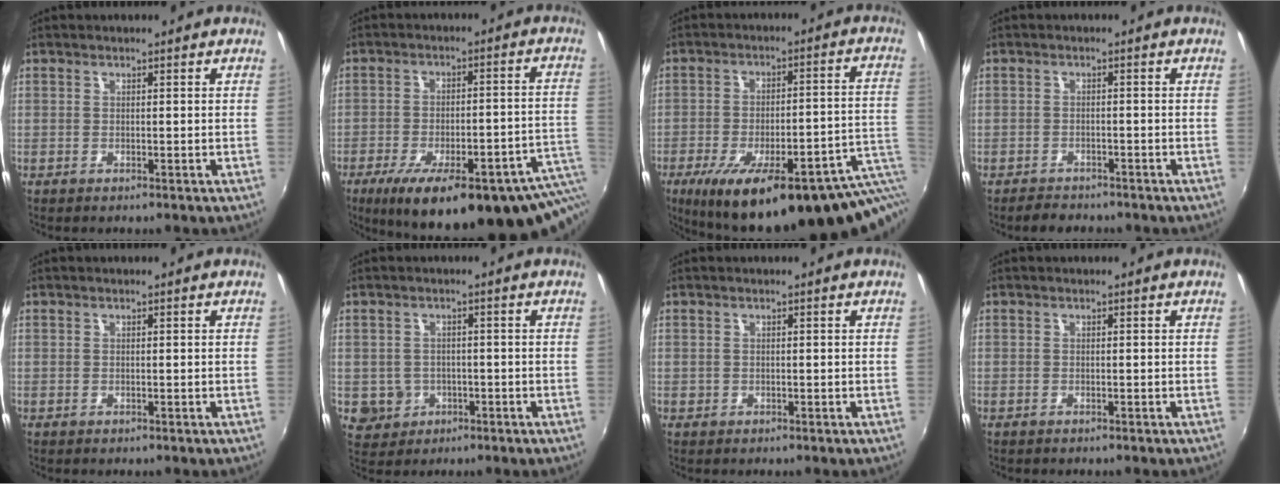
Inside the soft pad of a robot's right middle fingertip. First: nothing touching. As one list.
[{"total": 26.0, "force": [-16.2, 7.4, 19.0], "torque": [-0.266, -0.040, -0.206]}, {"total": 26.2, "force": [-15.1, 6.2, 20.5], "torque": [-0.288, -0.039, -0.198]}, {"total": 3.6, "force": [-3.2, 1.5, 0.8], "torque": [-0.028, 0.001, -0.050]}, {"total": 0.0}, {"total": 5.5, "force": [-1.3, 5.2, 1.2], "torque": [-0.039, 0.003, -0.008]}, {"total": 0.6, "force": [-0.2, 0.6, 0.1], "torque": [0.000, -0.003, -0.004]}, {"total": 0.0}]